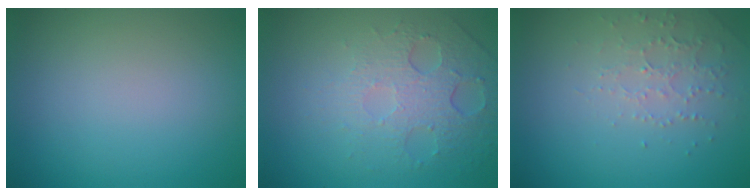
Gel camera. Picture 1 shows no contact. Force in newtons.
{"total": 5.2, "press": 3.3, "slide": 3.9}
{"total": 2.2, "press": 2.1, "slide": 0.6}